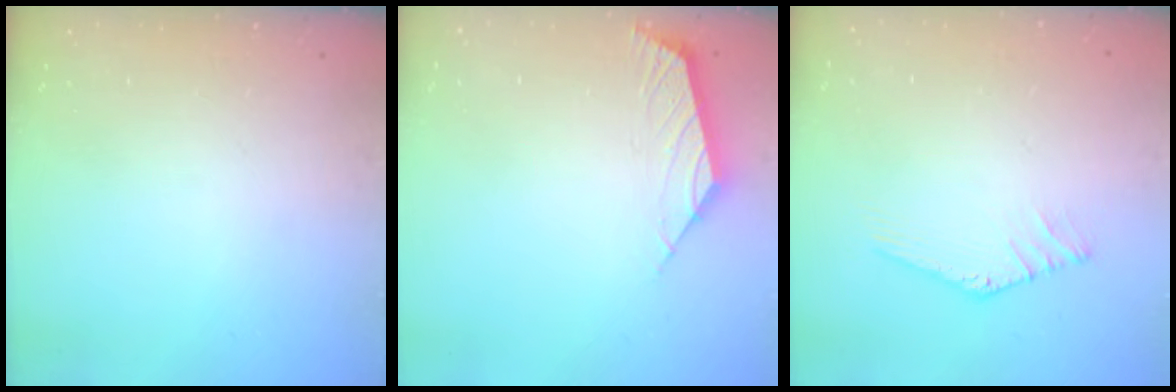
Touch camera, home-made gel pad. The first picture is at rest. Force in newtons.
{"total": 2.9, "press": 2.9, "slide": 0.7}
{"total": 0.5, "press": 0.4, "slide": 0.3}